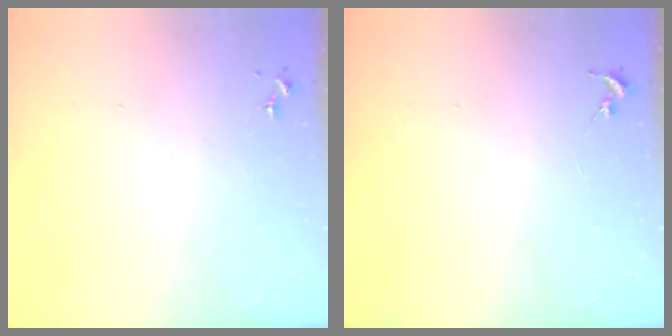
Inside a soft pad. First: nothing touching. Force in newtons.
{"total": 0.0}